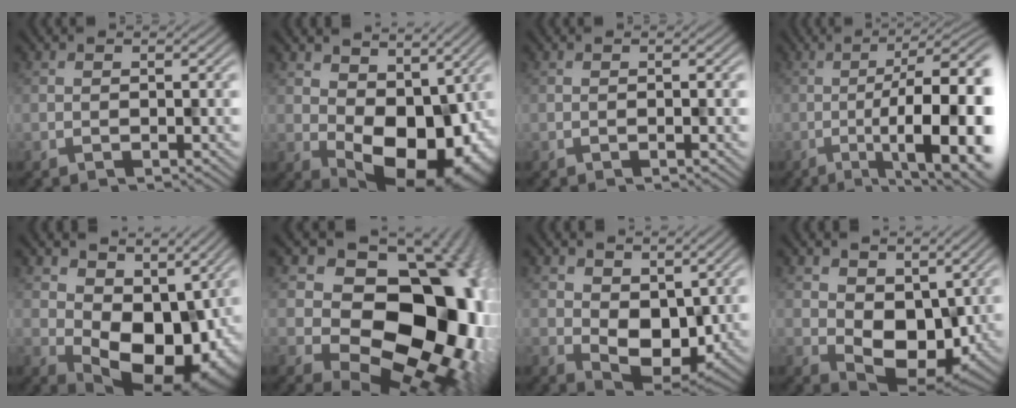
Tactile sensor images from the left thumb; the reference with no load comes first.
{"total": 11.6, "force": [0.8, 7.8, 8.6], "torque": [-0.125, -0.033, 0.037]}
{"total": 1.0, "force": [-0.2, -0.2, 0.9], "torque": [-0.013, 0.000, -0.007]}
{"total": 14.6, "force": [-3.0, 3.8, 13.8], "torque": [-0.174, -0.003, -0.041]}
{"total": 12.0, "force": [2.1, 8.3, 8.4], "torque": [-0.122, -0.035, 0.055]}
{"total": 18.5, "force": [0.6, 14.3, 11.8], "torque": [-0.124, -0.026, 0.021]}
{"total": 5.9, "force": [2.1, 4.0, 3.8], "torque": [-0.079, -0.016, 0.036]}
{"total": 7.2, "force": [2.2, 5.0, 4.8], "torque": [-0.094, -0.018, 0.037]}